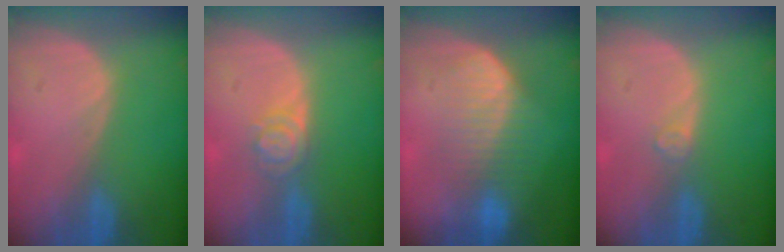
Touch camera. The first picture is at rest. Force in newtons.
{"total": 3.8, "press": 3.5, "slide": 1.6}
{"total": 6.9, "press": 6.8, "slide": 1.4}
{"total": 1.2, "press": 1.2, "slide": 0.3}